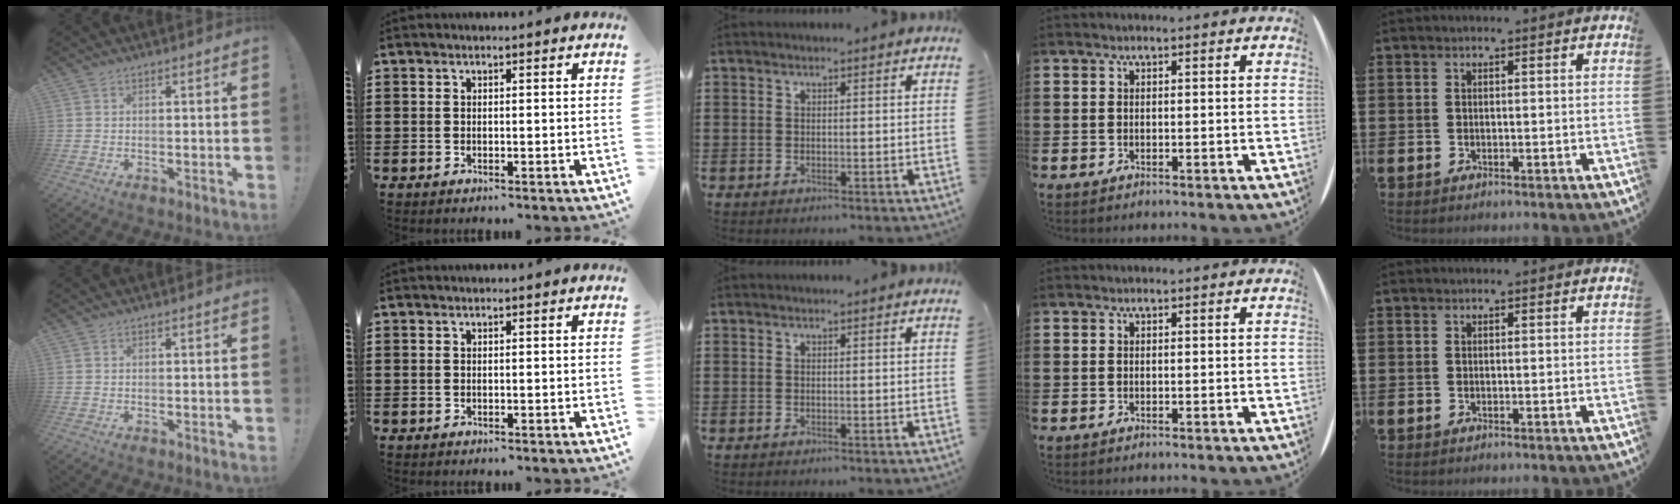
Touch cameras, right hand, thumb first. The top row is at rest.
{}